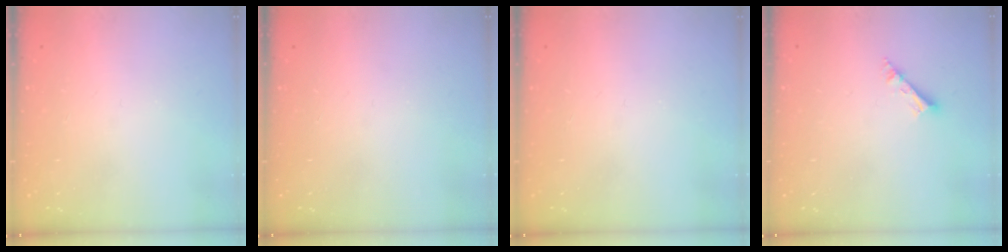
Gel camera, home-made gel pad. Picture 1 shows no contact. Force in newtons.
{"total": 0.0}
{"total": 0.0}
{"total": 3.9, "press": 3.8, "slide": 0.5}